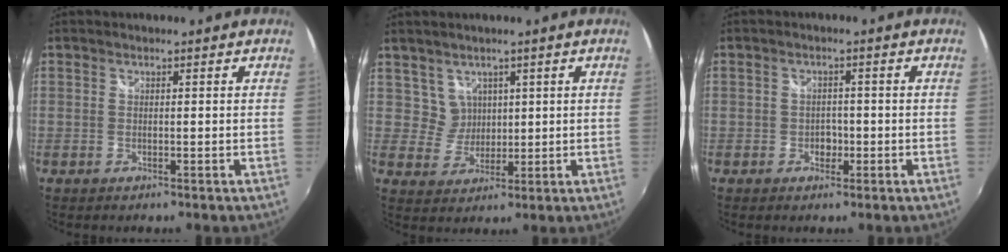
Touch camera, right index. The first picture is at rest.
{"total": 3.8, "force": [2.0, 3.2, 0.0], "torque": [0.008, 0.006, 0.042]}
{"total": 2.3, "force": [-0.8, 2.0, 0.9], "torque": [-0.014, 0.002, -0.012]}